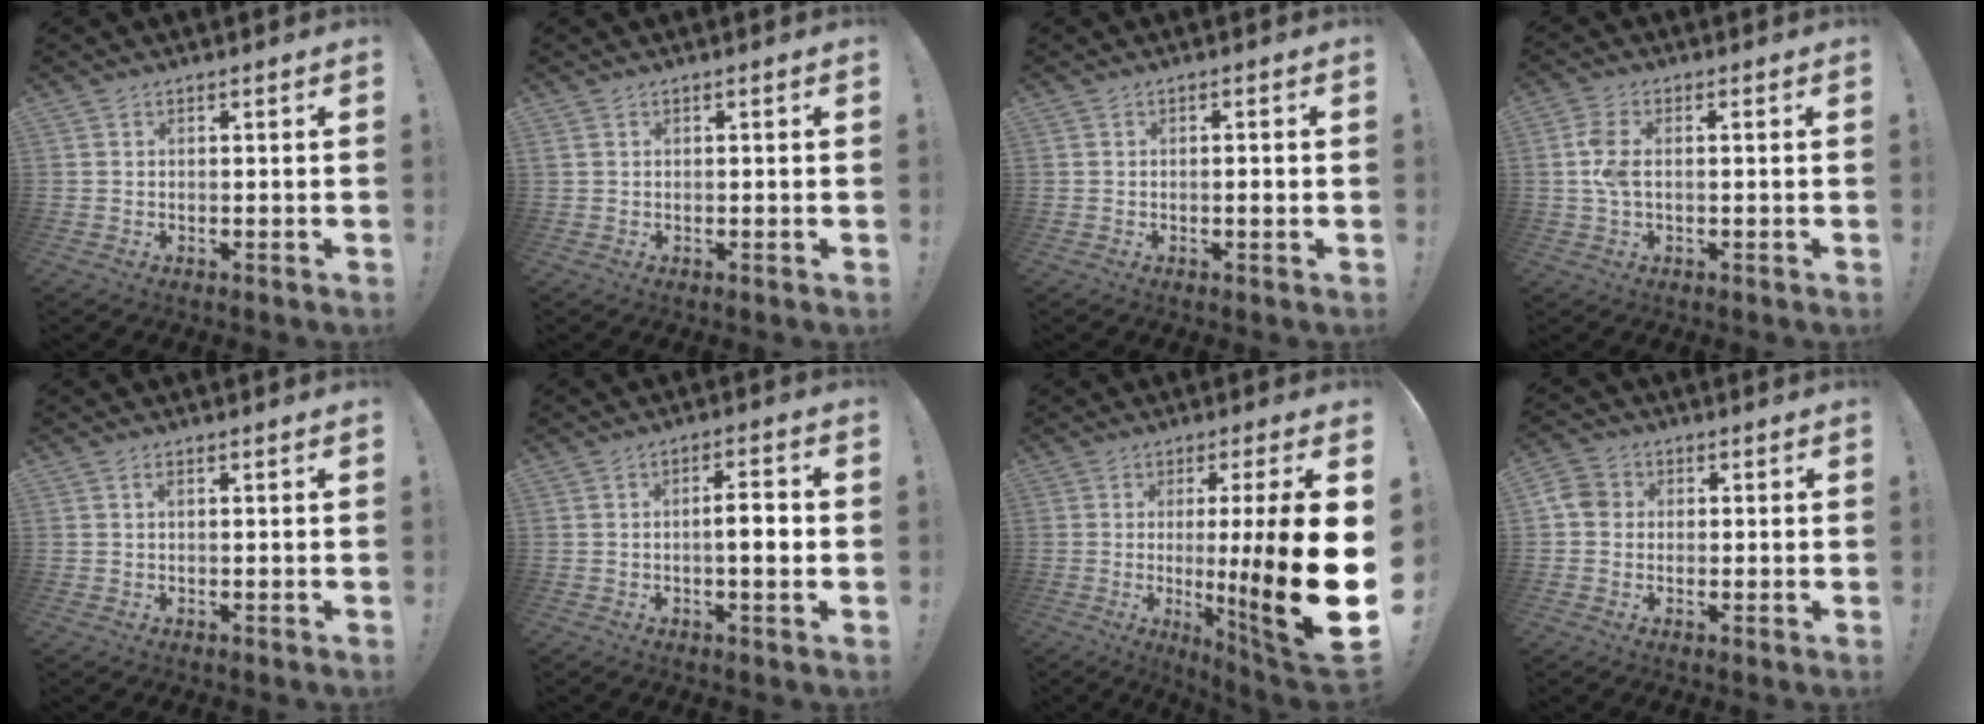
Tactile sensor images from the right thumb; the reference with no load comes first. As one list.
[{"total": 0.6, "force": [0.1, -0.2, 0.6], "torque": [-0.017, 0.002, 0.002]}, {"total": 2.0, "force": [-0.4, -0.1, 1.9], "torque": [-0.030, 0.000, -0.009]}, {"total": 5.6, "force": [-0.2, 2.5, 5.0], "torque": [-0.101, 0.007, -0.004]}, {"total": 0.7, "force": [-0.1, 0.1, 0.6], "torque": [-0.014, 0.002, -0.003]}, {"total": 6.5, "force": [-0.8, 1.2, 6.3], "torque": [-0.102, 0.005, -0.018]}, {"total": 21.7, "force": [-1.0, 1.1, 21.7], "torque": [-0.345, -0.022, -0.015]}, {"total": 5.1, "force": [-0.4, 4.6, 2.3], "torque": [-0.040, 0.018, -0.006]}]